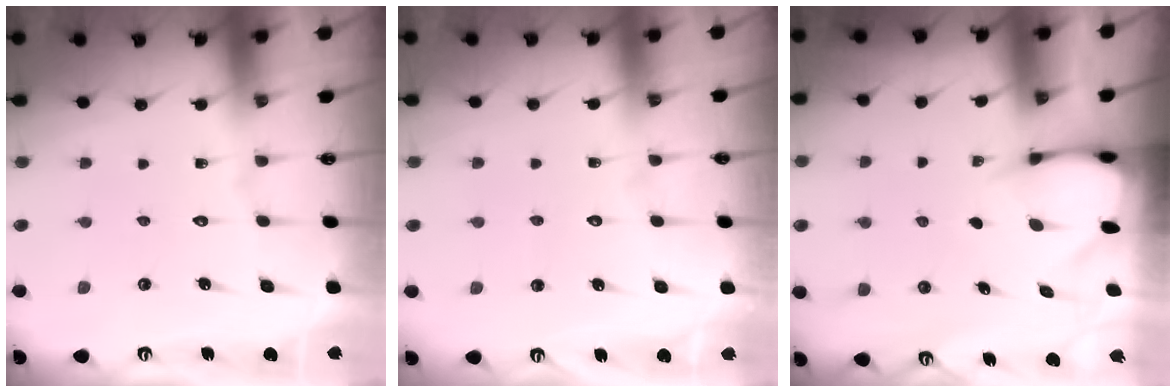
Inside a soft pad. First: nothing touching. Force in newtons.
{"total": 2.9, "press": 2.9, "slide": 0.3}
{"total": 2.7, "press": 2.7, "slide": 0.3}